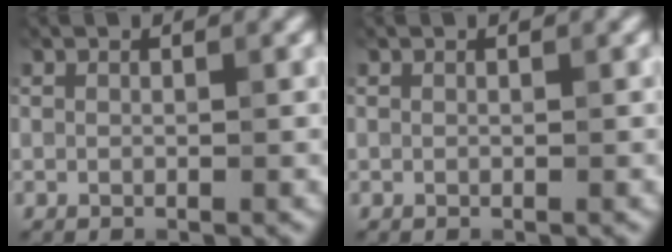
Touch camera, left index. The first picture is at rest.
{"total": 0.0}